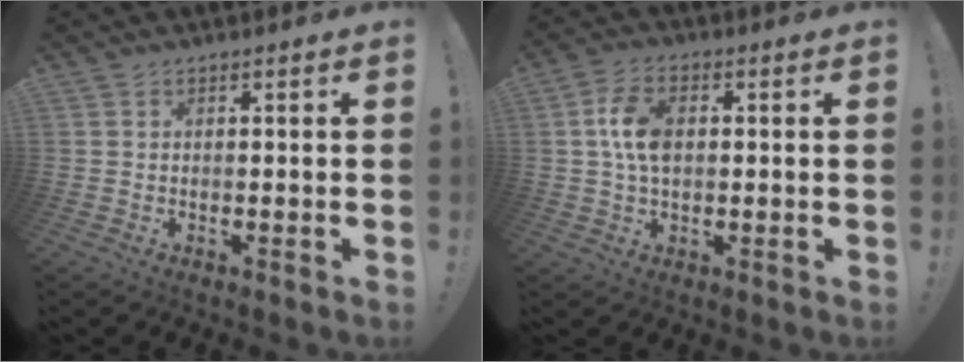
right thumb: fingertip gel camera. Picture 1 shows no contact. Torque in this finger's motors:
{"motor_torque": [0.17, 0.28, 1.00, -0.64, 0.03]}